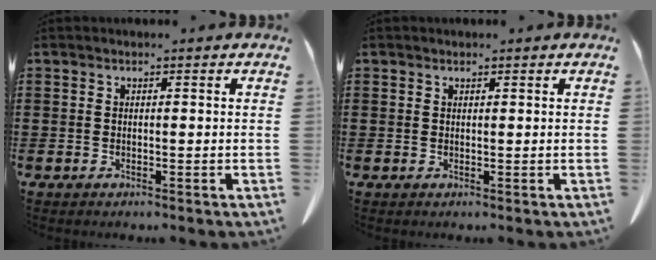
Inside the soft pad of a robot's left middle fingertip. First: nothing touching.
{"total": 0.5, "force": [0.4, 0.2, 0.2], "torque": [-0.005, -0.001, 0.010]}